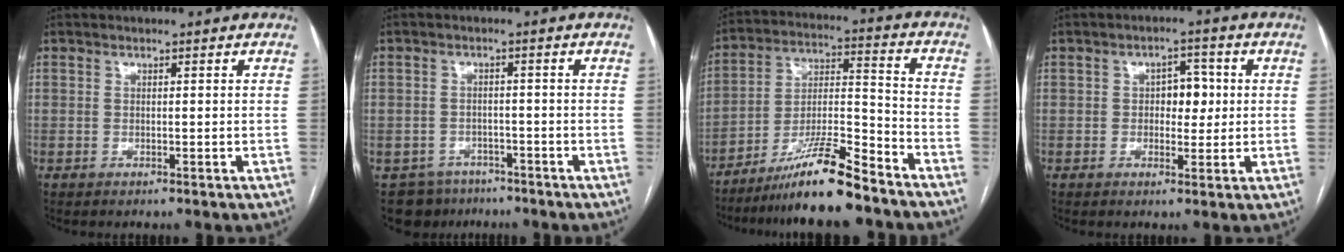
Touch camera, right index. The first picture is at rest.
{"total": 6.0, "force": [-4.2, 4.3, -0.2], "torque": [0.010, 0.013, -0.059]}
{"total": 13.6, "force": [-11.0, 0.5, 8.0], "torque": [-0.140, -0.005, -0.192]}
{"total": 4.4, "force": [0.4, 2.7, 3.5], "torque": [-0.048, 0.011, 0.007]}